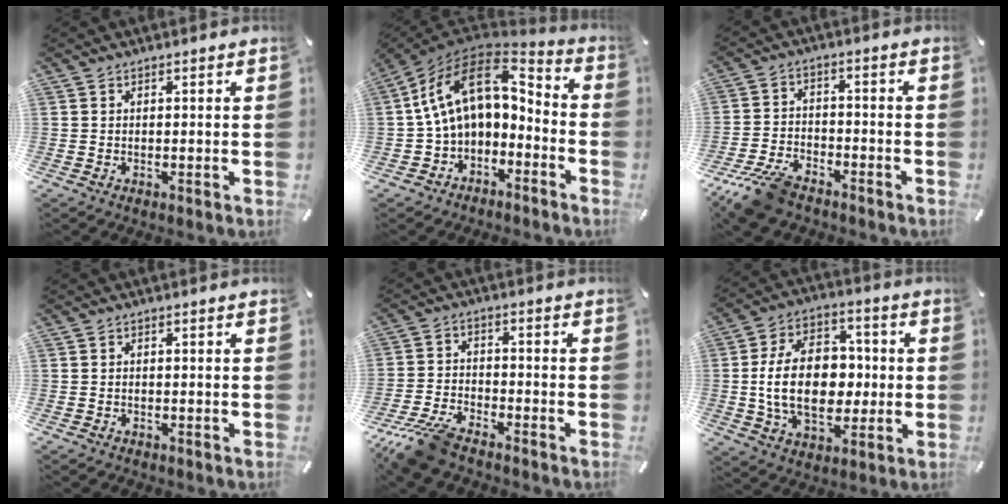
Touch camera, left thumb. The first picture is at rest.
{"total": 14.9, "force": [3.0, 9.7, 10.9], "torque": [-0.215, -0.014, 0.053]}
{"total": 9.9, "force": [-7.6, 4.1, 4.8], "torque": [-0.095, 0.035, -0.143]}
{"total": 1.0, "force": [-0.9, 0.5, 0.3], "torque": [-0.006, 0.002, -0.019]}
{"total": 9.8, "force": [-8.2, 2.9, 4.4], "torque": [-0.103, 0.028, -0.162]}
{"total": 18.4, "force": [-0.8, 12.6, 13.5], "torque": [-0.257, 0.005, -0.018]}